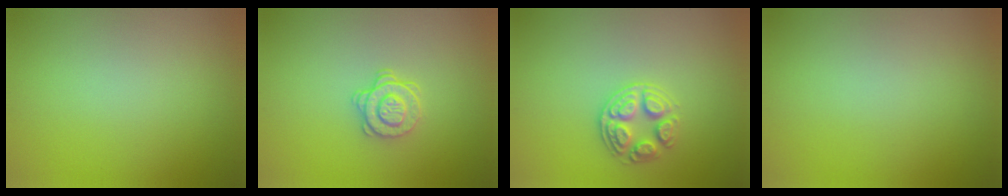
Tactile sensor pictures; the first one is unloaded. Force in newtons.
{"total": 2.1, "press": 1.7, "slide": 1.2}
{"total": 2.6, "press": 2.6, "slide": 0.5}
{"total": 0.0}